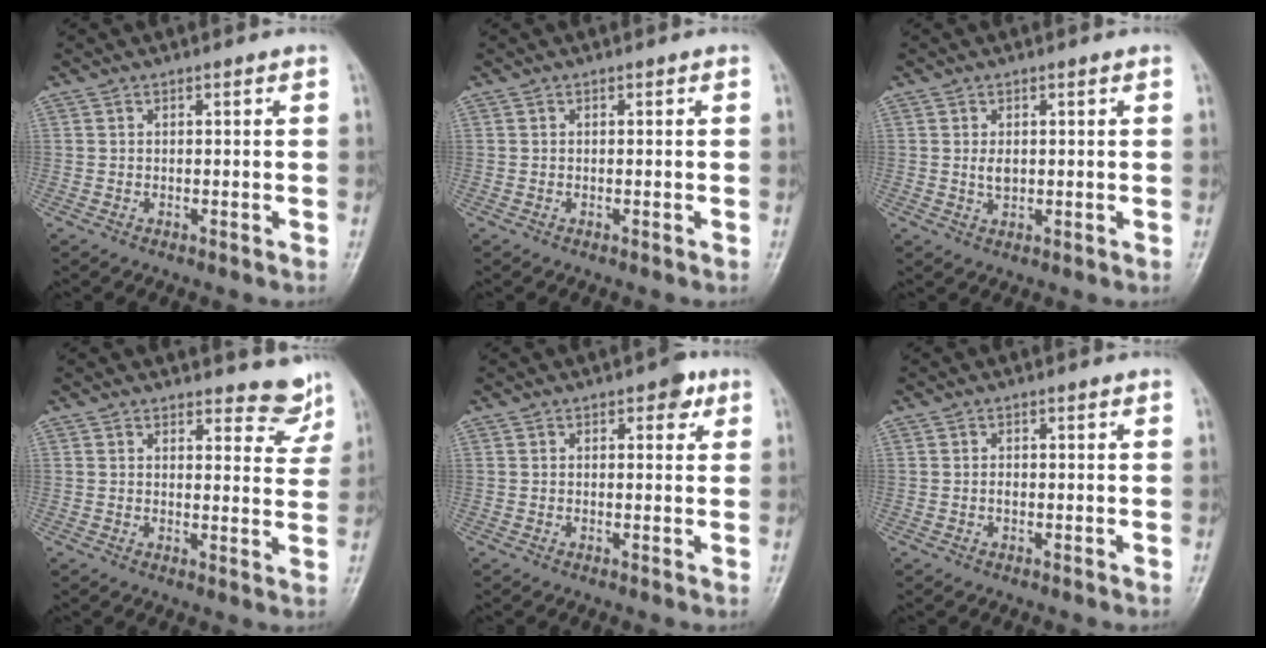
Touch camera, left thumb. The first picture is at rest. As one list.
[{"total": 0.0}, {"total": 2.2, "force": [0.6, 1.2, 1.8], "torque": [-0.028, -0.005, 0.012]}, {"total": 6.6, "force": [6.1, 2.2, 1.0], "torque": [0.019, -0.048, 0.062]}, {"total": 3.0, "force": [1.5, 1.7, 2.0], "torque": [-0.009, -0.001, 0.014]}, {"total": 0.7, "force": [0.0, 0.4, 0.6], "torque": [-0.008, 0.001, 0.000]}]